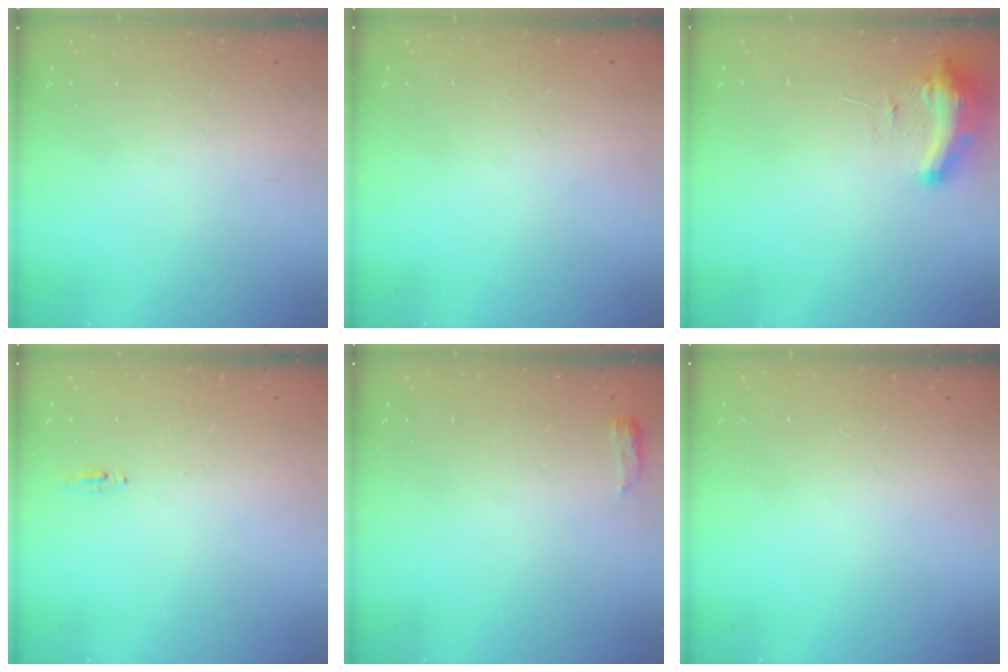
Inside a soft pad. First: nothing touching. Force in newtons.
{"total": 0.0}
{"total": 9.4, "press": 9.3, "slide": 1.3}
{"total": 4.6, "press": 4.4, "slide": 1.6}
{"total": 3.7, "press": 3.5, "slide": 1.3}
{"total": 0.0}